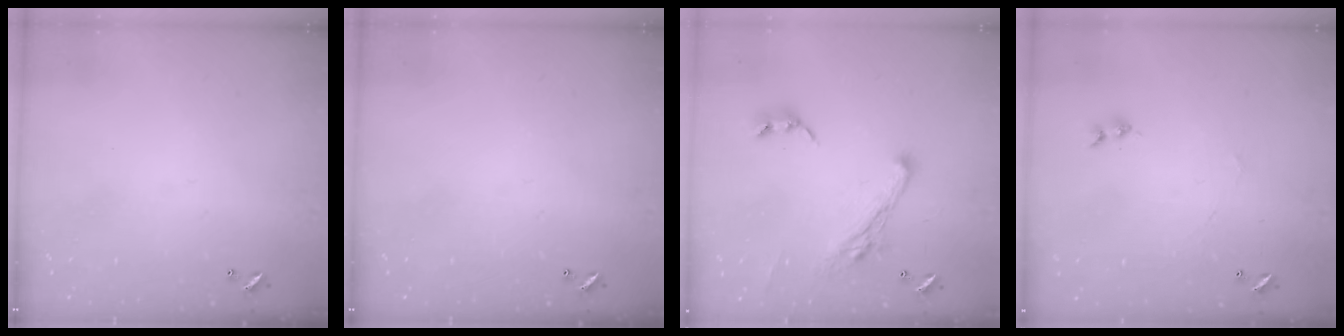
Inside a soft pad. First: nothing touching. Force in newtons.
{"total": 0.0}
{"total": 7.4, "press": 7.2, "slide": 1.3}
{"total": 1.2, "press": 1.1, "slide": 0.3}